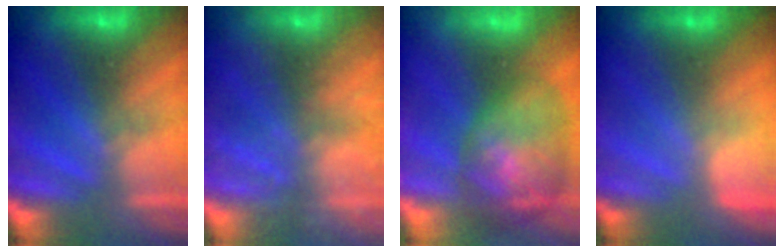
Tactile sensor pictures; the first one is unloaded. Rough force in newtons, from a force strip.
{"total": 7.7}
{"total": 7.4}
{"total": 2.8}